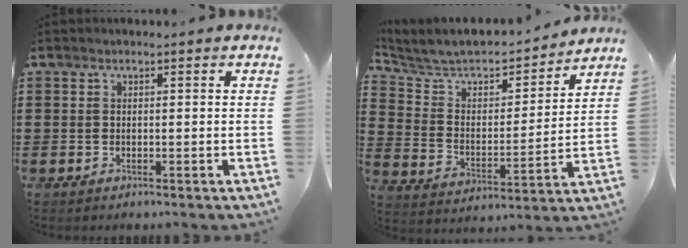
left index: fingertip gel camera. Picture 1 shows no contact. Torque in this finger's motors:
{"motor_torque": [-0.55, 0.71, 0.46, 0.05]}